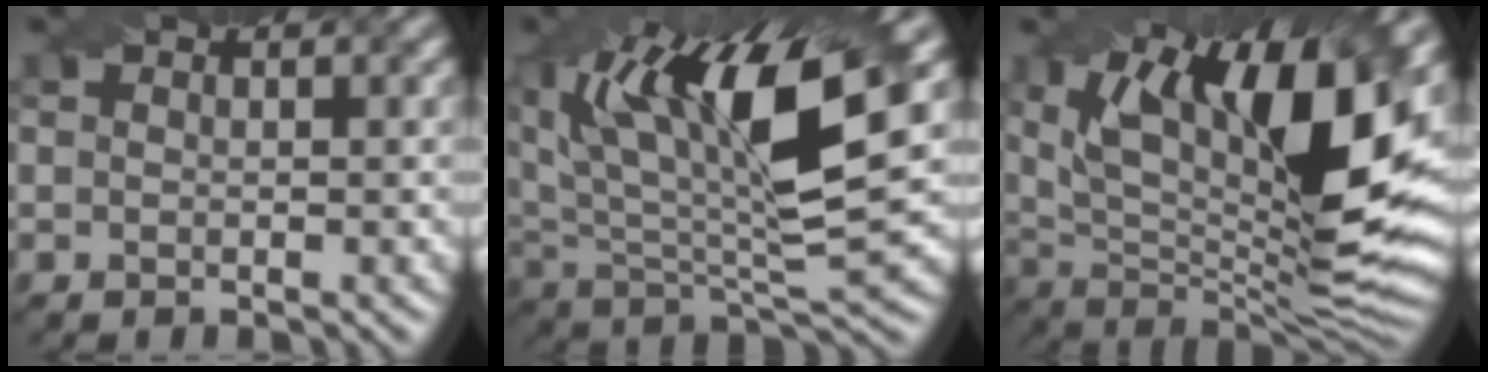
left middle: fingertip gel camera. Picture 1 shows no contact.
{"total": 15.2, "force": [6.6, 5.0, 12.7], "torque": [-0.232, 0.011, 0.121]}
{"total": 16.7, "force": [5.7, 5.8, 14.6], "torque": [-0.240, 0.005, 0.100]}